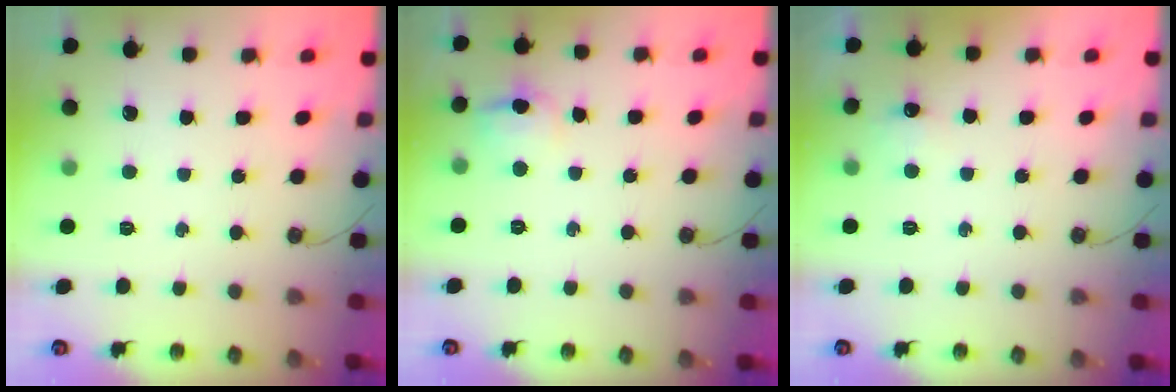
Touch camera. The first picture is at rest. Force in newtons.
{"total": 7.5, "press": 7.4, "slide": 1.6}
{"total": 4.8, "press": 4.0, "slide": 2.7}